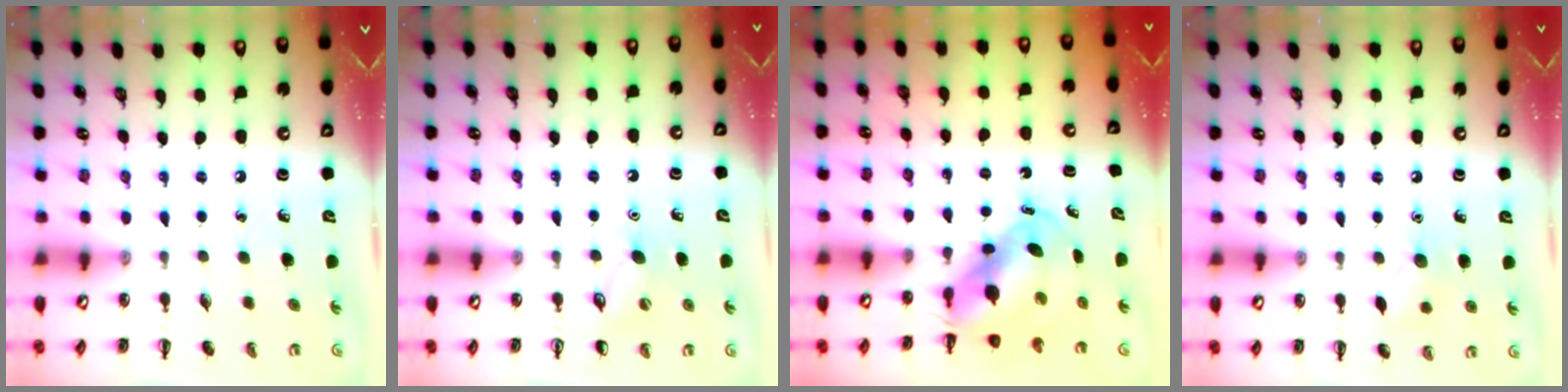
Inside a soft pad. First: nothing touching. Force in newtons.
{"total": 6.4, "press": 6.2, "slide": 1.7}
{"total": 5.4, "press": 5.3, "slide": 0.7}
{"total": 8.4, "press": 8.1, "slide": 1.8}